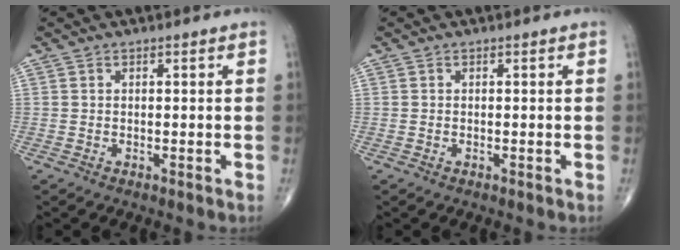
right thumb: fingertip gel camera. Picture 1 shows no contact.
{"total": 0.0}